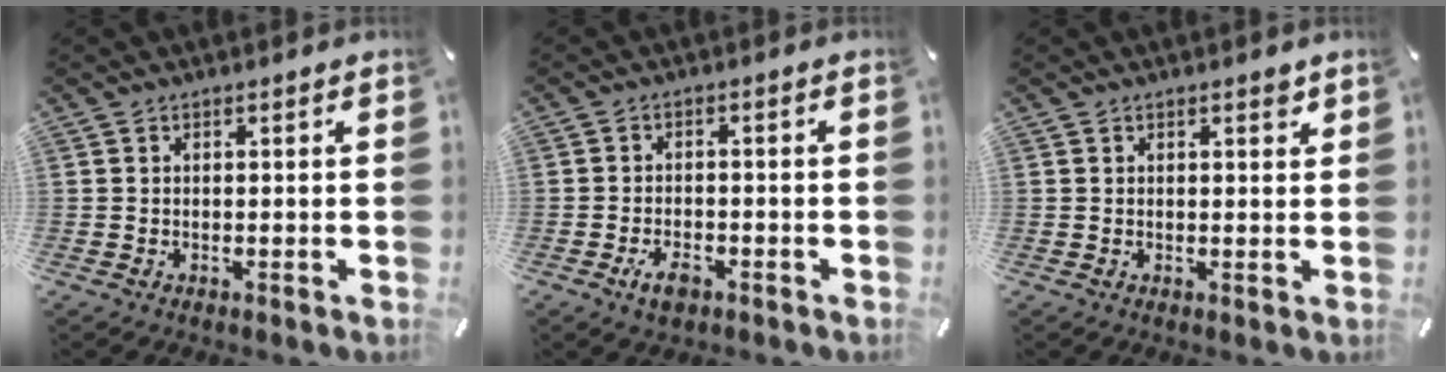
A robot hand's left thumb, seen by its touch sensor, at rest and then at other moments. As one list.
[{"total": 4.3, "force": [-2.2, 2.4, 2.8], "torque": [-0.058, 0.008, -0.042]}, {"total": 1.7, "force": [0.8, 0.9, 1.2], "torque": [-0.010, -0.002, 0.010]}]